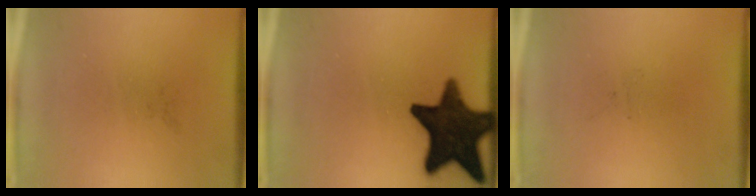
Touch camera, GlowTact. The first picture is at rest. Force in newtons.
{"total": 15.7}
{"total": 0.0}